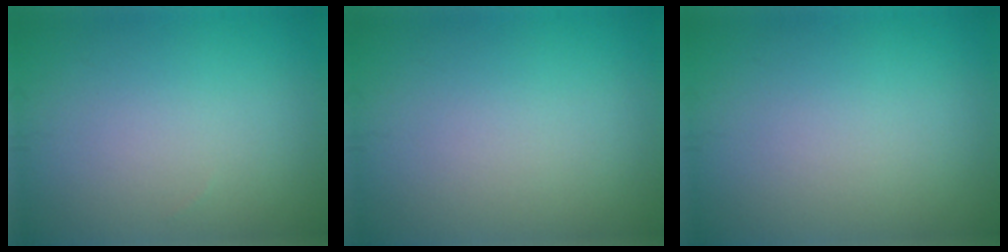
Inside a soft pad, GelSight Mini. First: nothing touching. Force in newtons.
{"total": 0.0}
{"total": 0.0}